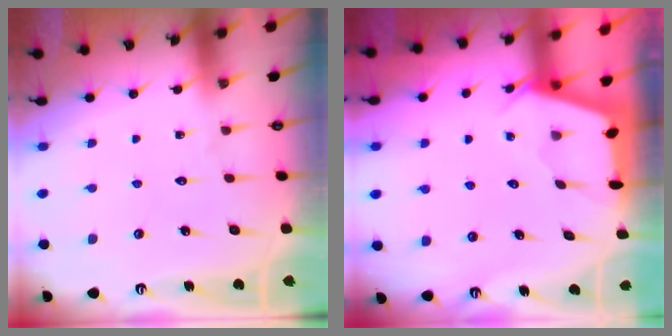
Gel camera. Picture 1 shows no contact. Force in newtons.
{"total": 2.4, "press": 2.3, "slide": 0.3}